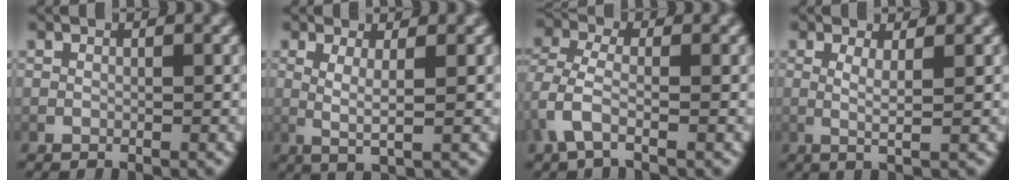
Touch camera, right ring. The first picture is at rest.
{"total": 3.2, "force": [0.6, 0.4, 3.1], "torque": [-0.056, -0.008, 0.020]}
{"total": 2.6, "force": [-0.3, 1.4, 2.2], "torque": [-0.073, -0.015, 0.003]}
{"total": 2.5, "force": [0.6, 0.1, 2.4], "torque": [-0.045, -0.010, 0.015]}